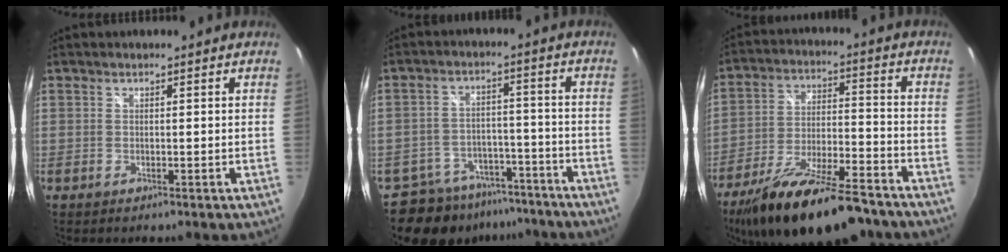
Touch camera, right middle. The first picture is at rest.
{"total": 12.1, "force": [-9.7, 6.6, 2.9], "torque": [-0.072, 0.019, -0.130]}
{"total": 22.5, "force": [-17.5, 5.7, 12.9], "torque": [-0.236, -0.040, -0.273]}